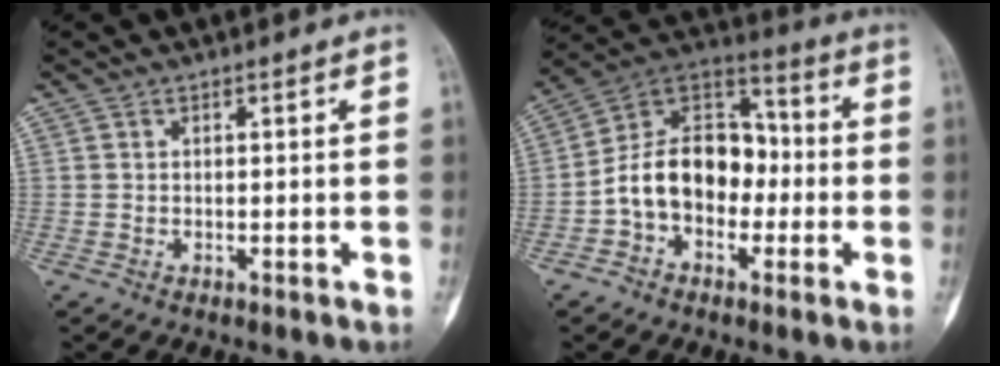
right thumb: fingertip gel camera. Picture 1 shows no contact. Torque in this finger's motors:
{"motor_torque": [1.05, 1.02, 0.84, -0.79, 0.16]}